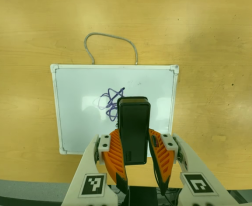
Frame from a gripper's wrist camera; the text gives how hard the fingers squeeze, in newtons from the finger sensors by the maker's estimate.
{"total": 6.0, "left": 4.8, "right": 7.2}